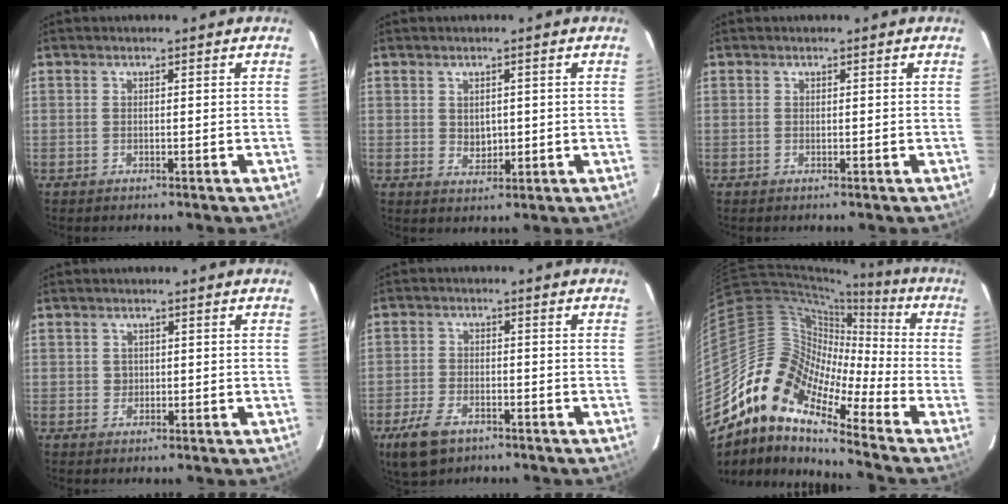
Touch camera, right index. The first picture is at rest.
{"total": 2.8, "force": [0.4, 2.3, 1.7], "torque": [-0.025, 0.001, 0.011]}
{"total": 0.0}
{"total": 1.4, "force": [0.2, 1.4, 0.2], "torque": [0.004, 0.004, 0.003]}
{"total": 8.2, "force": [-5.2, 4.3, 4.6], "torque": [-0.122, -0.010, -0.095]}
{"total": 13.8, "force": [-9.7, 5.0, 8.3], "torque": [-0.117, 0.008, -0.207]}